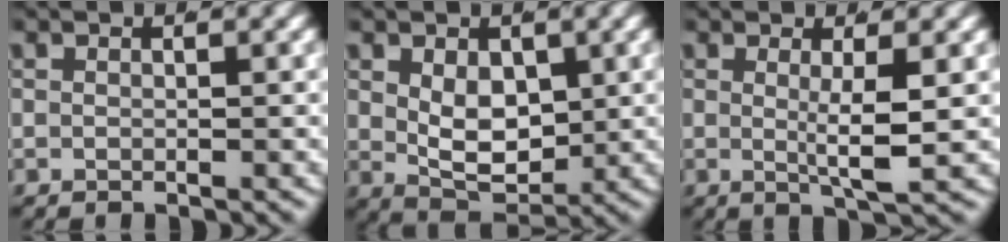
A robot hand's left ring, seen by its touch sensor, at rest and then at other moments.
{"total": 4.6, "force": [0.3, 2.9, 3.6], "torque": [-0.066, -0.029, 0.021]}
{"total": 3.3, "force": [0.2, 0.0, 3.3], "torque": [-0.055, -0.016, 0.009]}